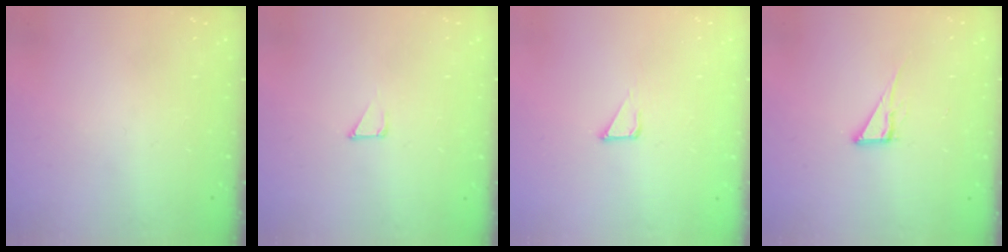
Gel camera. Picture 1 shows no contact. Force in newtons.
{"total": 1.7, "press": 1.7, "slide": 0.0}
{"total": 2.8, "press": 2.8, "slide": 0.1}
{"total": 6.0, "press": 6.0, "slide": 0.4}